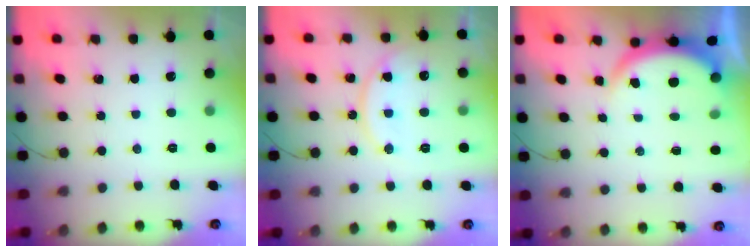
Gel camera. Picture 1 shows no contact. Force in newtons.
{"total": 12.1, "press": 12.1, "slide": 0.8}
{"total": 5.0, "press": 5.0, "slide": 0.6}